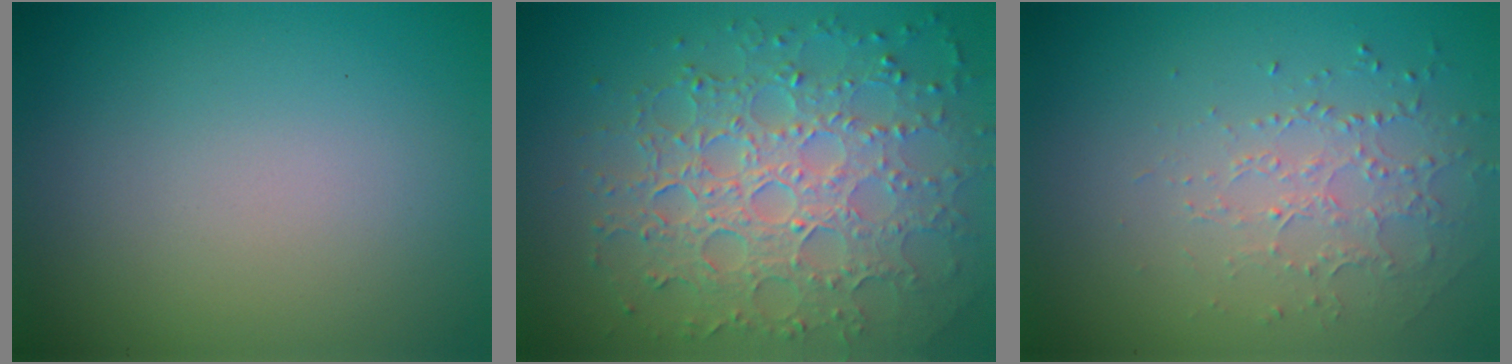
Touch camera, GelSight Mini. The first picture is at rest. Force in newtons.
{"total": 7.7, "press": 5.6, "slide": 5.3}
{"total": 1.5, "press": 1.2, "slide": 0.9}